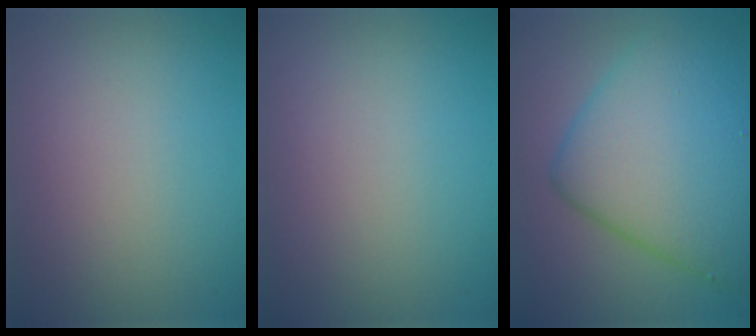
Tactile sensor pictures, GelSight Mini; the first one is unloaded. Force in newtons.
{"total": 0.0}
{"total": 10.4, "press": 10.4, "slide": 0.4}